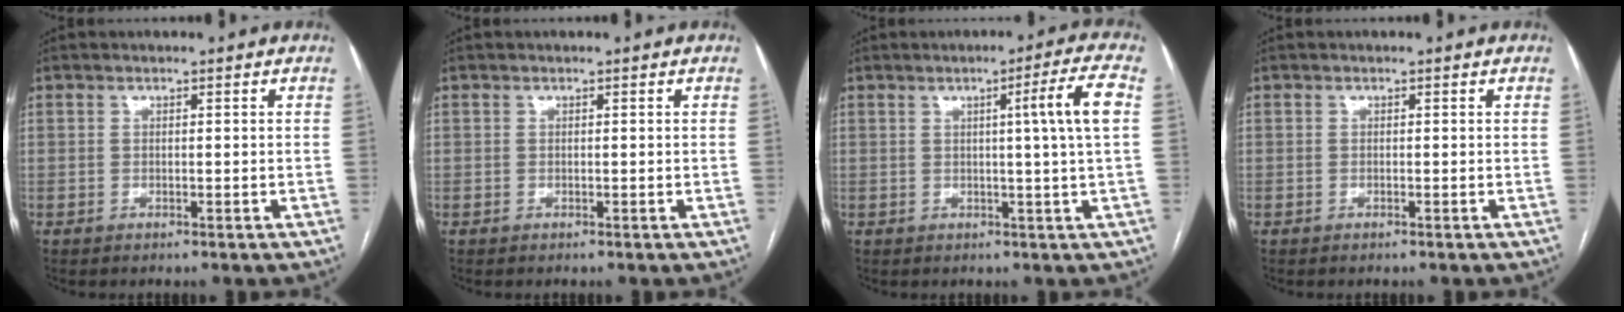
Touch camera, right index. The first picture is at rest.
{"total": 0.0}
{"total": 6.7, "force": [1.1, -1.8, 6.4], "torque": [-0.092, 0.001, 0.020]}
{"total": 0.0}